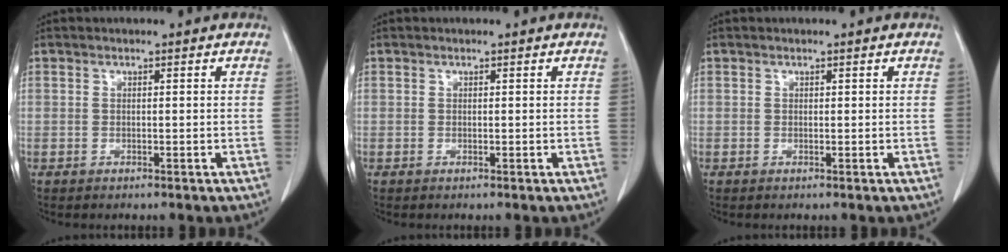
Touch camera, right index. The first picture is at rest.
{"total": 0.0}
{"total": 0.0}